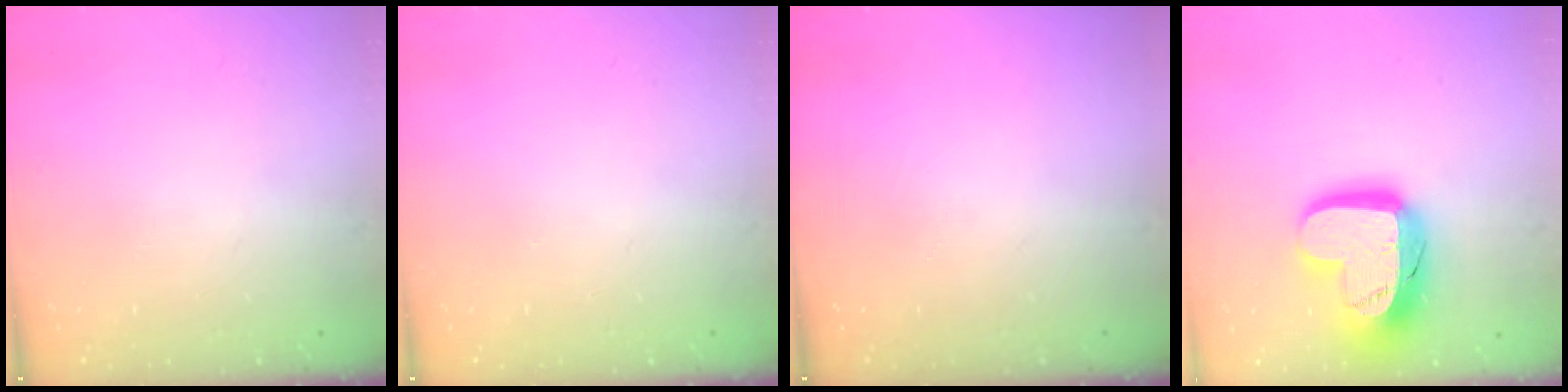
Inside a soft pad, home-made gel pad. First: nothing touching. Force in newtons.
{"total": 0.0}
{"total": 0.0}
{"total": 18.9, "press": 18.8, "slide": 1.7}